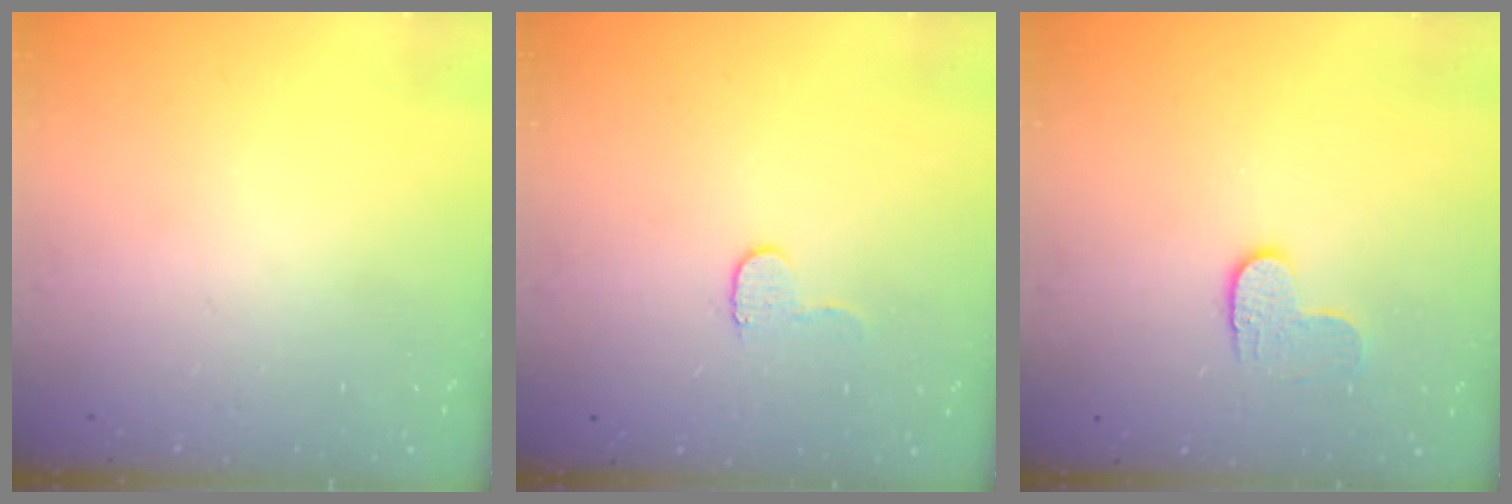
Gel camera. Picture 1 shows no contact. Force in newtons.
{"total": 5.2, "press": 5.1, "slide": 0.5}
{"total": 5.7, "press": 5.7, "slide": 0.5}